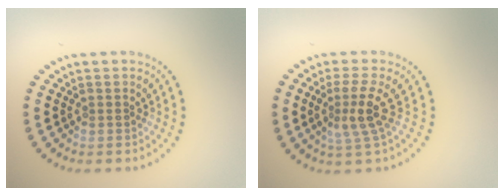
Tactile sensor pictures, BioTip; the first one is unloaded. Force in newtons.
{"total": 2.9, "press": 2.3, "slide": 1.9}